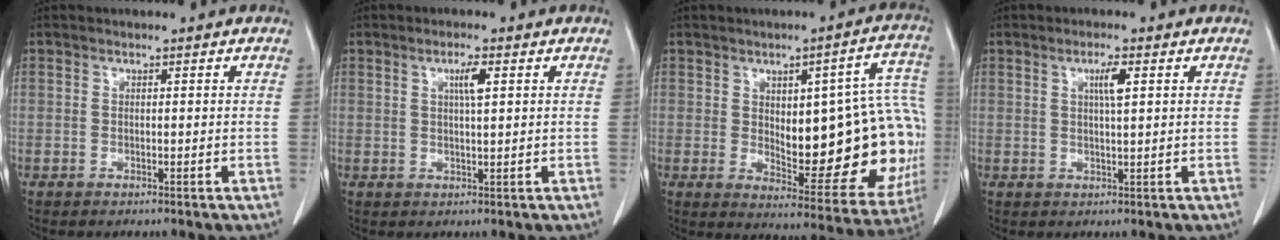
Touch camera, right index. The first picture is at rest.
{"total": 2.9, "force": [1.0, 0.1, 2.7], "torque": [-0.046, 0.000, 0.017]}
{"total": 22.3, "force": [0.1, 7.6, 21.0], "torque": [-0.196, 0.025, 0.025]}
{"total": 2.9, "force": [1.1, 0.1, 2.7], "torque": [-0.048, 0.000, 0.017]}